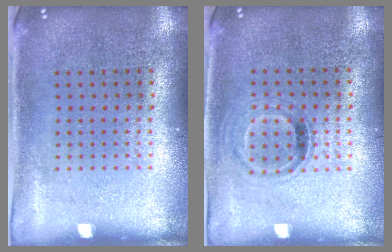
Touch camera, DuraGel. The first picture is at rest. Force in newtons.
{"total": 0.9, "press": 0.8, "slide": 0.3}